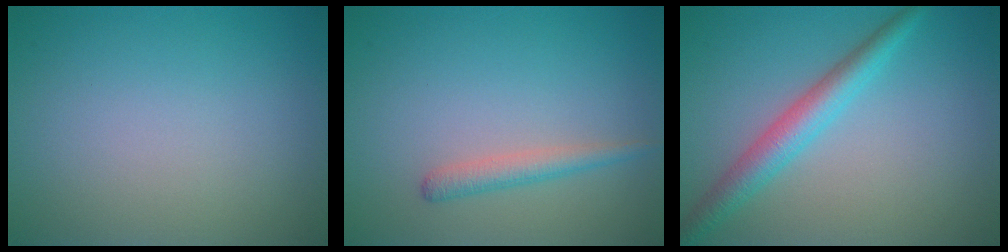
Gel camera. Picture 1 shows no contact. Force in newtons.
{"total": 1.7, "press": 1.7, "slide": 0.1}
{"total": 3.6, "press": 3.6, "slide": 0.0}